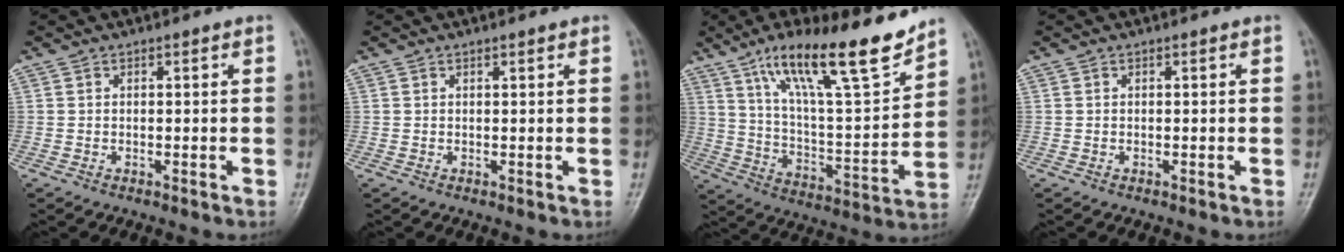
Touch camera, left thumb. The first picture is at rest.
{"total": 0.6, "force": [0.4, 0.1, 0.4], "torque": [-0.007, -0.001, 0.006]}
{"total": 20.9, "force": [14.5, 4.3, 14.4], "torque": [-0.210, -0.066, 0.246]}
{"total": 0.0}